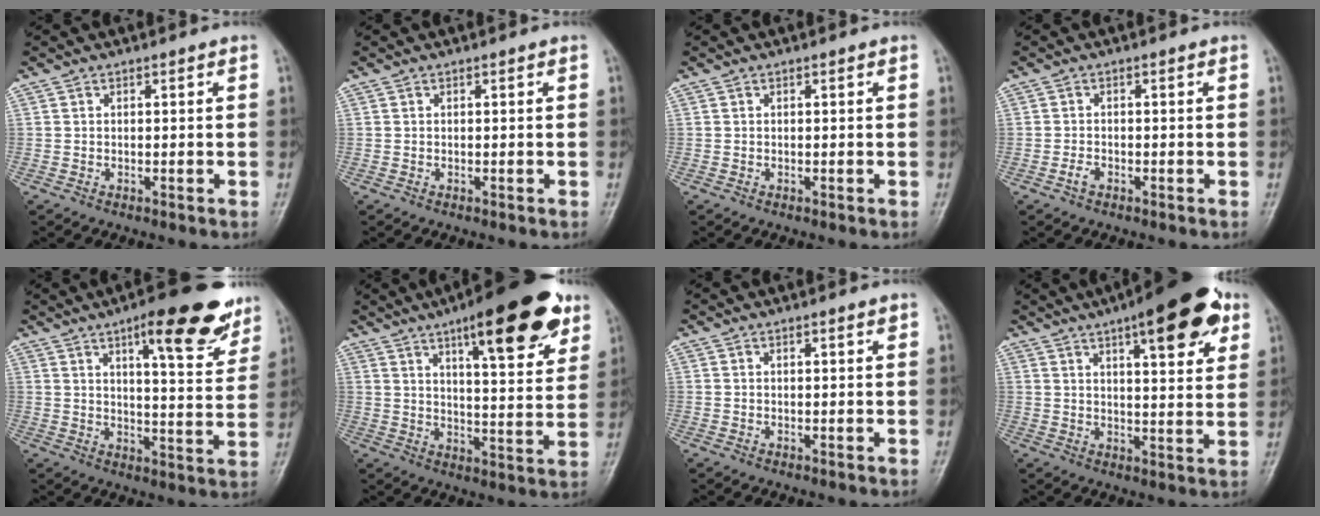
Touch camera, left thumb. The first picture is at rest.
{"total": 0.0}
{"total": 0.0}
{"total": 1.4, "force": [-0.9, 0.8, 0.8], "torque": [-0.018, 0.004, -0.019]}
{"total": 16.2, "force": [9.9, 4.4, 12.0], "torque": [-0.129, -0.045, 0.138]}
{"total": 20.0, "force": [11.7, 5.7, 15.2], "torque": [-0.185, -0.045, 0.170]}
{"total": 1.1, "force": [0.7, 0.1, 0.8], "torque": [-0.012, -0.002, 0.010]}
{"total": 16.7, "force": [8.8, 5.2, 13.2], "torque": [-0.153, -0.023, 0.118]}